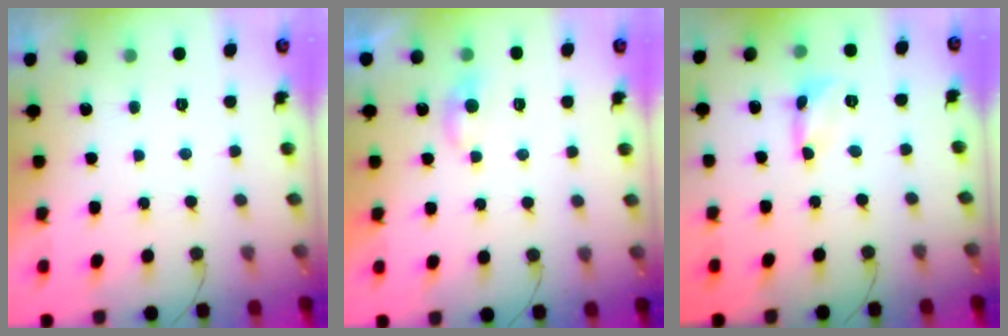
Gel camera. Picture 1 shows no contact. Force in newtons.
{"total": 3.9, "press": 3.8, "slide": 0.4}
{"total": 2.4, "press": 2.4, "slide": 0.2}